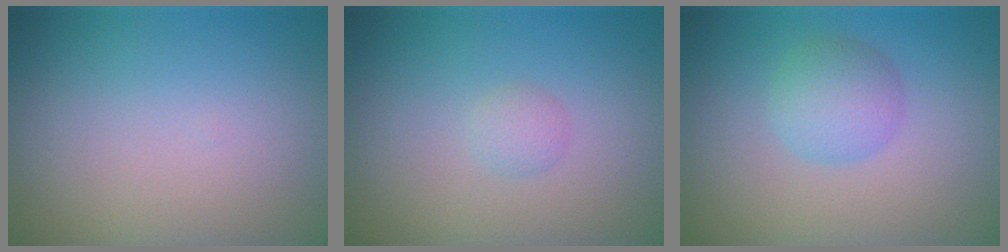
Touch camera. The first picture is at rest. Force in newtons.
{"total": 1.0, "press": 1.0, "slide": 0.0}
{"total": 2.9, "press": 2.9, "slide": 0.1}